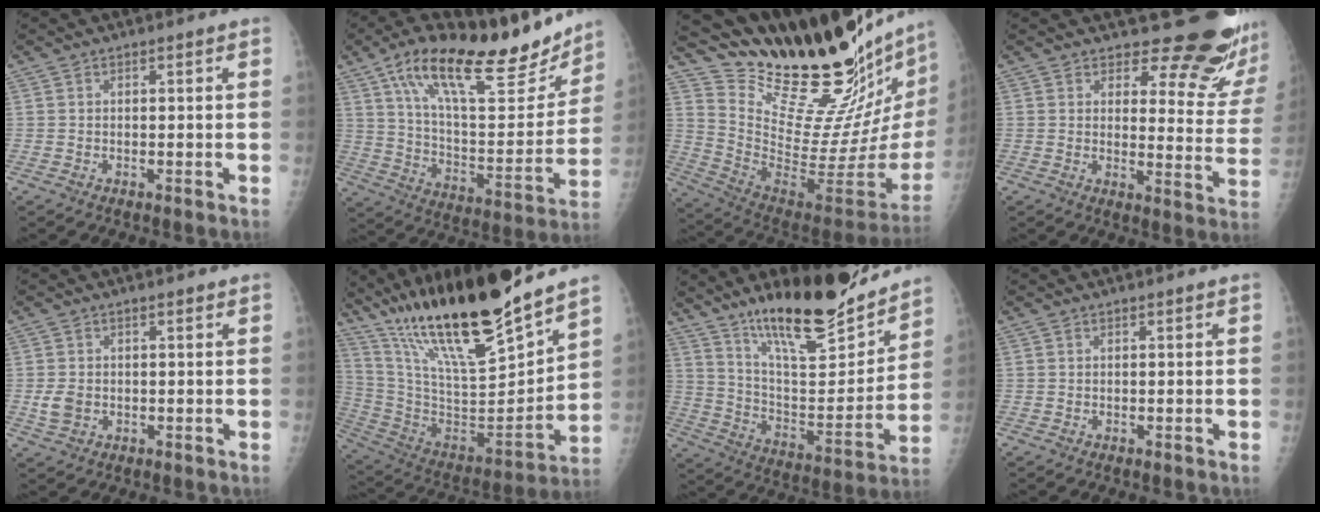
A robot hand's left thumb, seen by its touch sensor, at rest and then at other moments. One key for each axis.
{"total": 26.5, "fx": 18.2, "fy": 8.7, "fz": 17.2, "tx": -0.229, "ty": -0.055, "tz": 0.298}
{"total": 32.2, "fx": 27.7, "fy": 4.9, "fz": 15.8, "tx": -0.218, "ty": -0.213, "tz": 0.405}
{"total": 15.4, "fx": 14.1, "fy": 4.2, "fz": 4.5, "tx": -0.009, "ty": -0.142, "tz": 0.156}
{"total": 3.1, "fx": -0.2, "fy": 2.4, "fz": 1.9, "tx": -0.036, "ty": -0.004, "tz": 0.001}
{"total": 27.4, "fx": 20.9, "fy": 5.0, "fz": 17.1, "tx": -0.273, "ty": -0.089, "tz": 0.369}
{"total": 22.3, "fx": 17.4, "fy": 5.8, "fz": 12.6, "tx": -0.161, "ty": -0.103, "tz": 0.289}
{"total": 0.0}